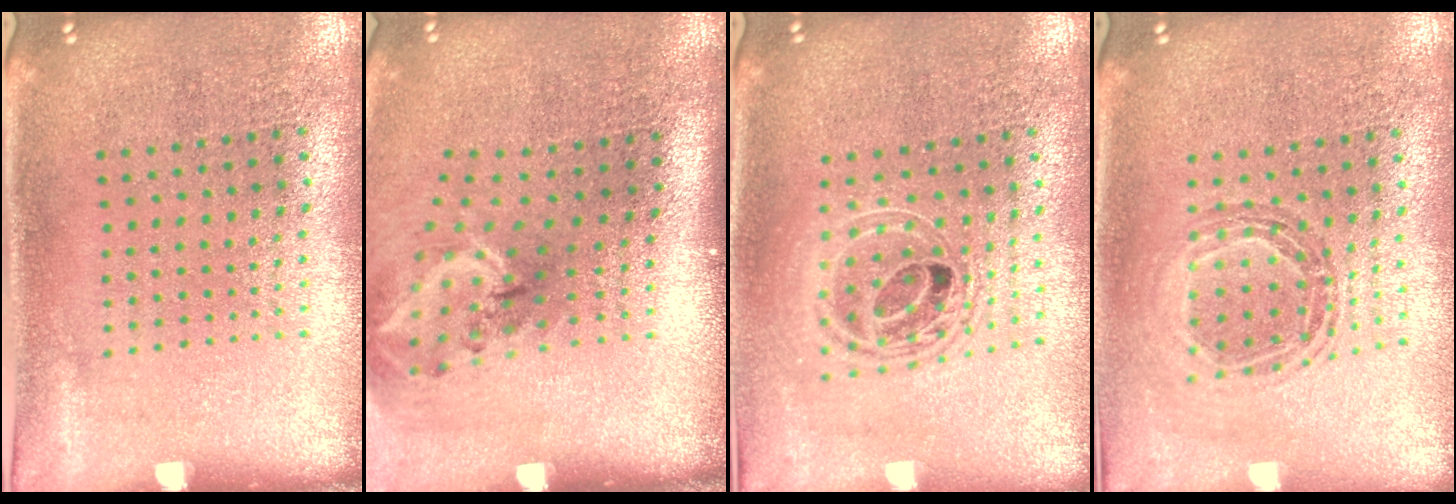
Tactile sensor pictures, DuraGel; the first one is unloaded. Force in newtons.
{"total": 2.0, "press": 1.3, "slide": 1.5}
{"total": 1.6, "press": 1.4, "slide": 0.8}
{"total": 0.8, "press": 0.8, "slide": 0.1}